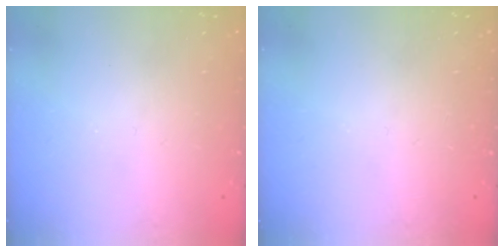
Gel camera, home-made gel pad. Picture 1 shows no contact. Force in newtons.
{"total": 0.0}